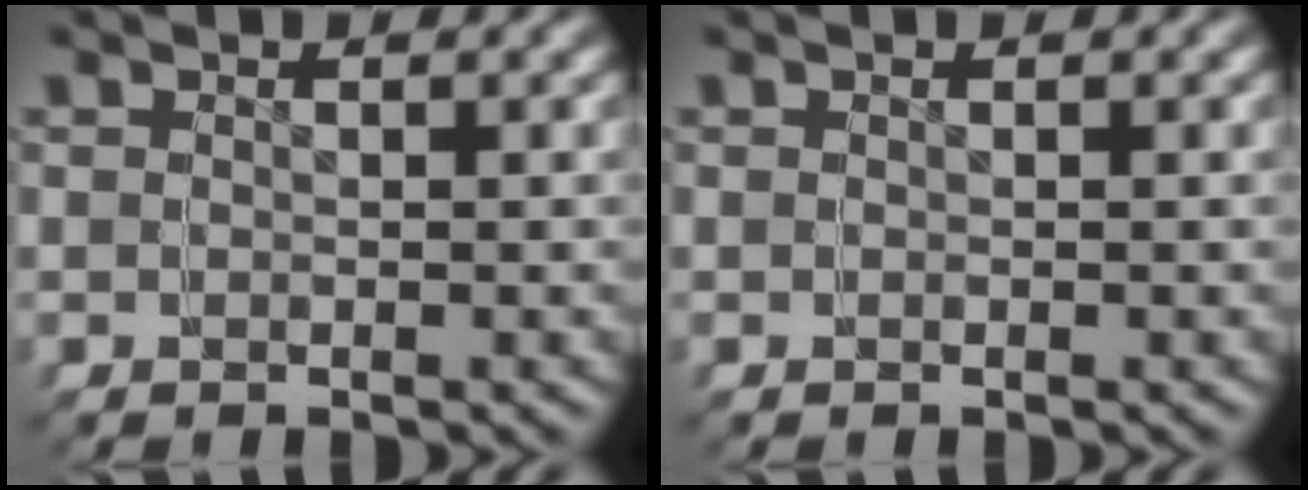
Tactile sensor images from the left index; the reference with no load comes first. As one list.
[{"total": 0.0}]